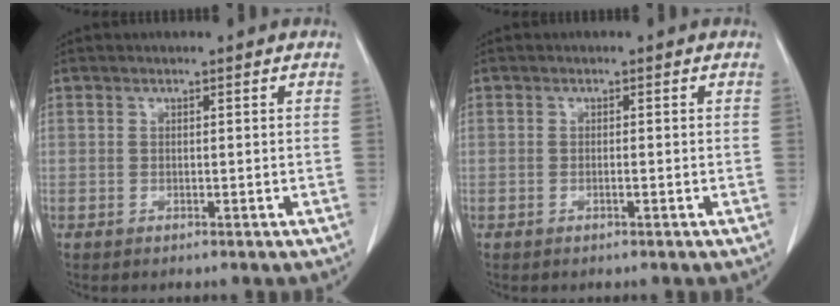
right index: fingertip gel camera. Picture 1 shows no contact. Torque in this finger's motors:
{"motor_torque": [-0.15, 0.12, -0.11, -0.01]}